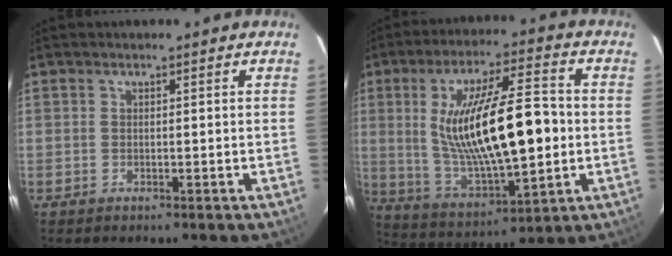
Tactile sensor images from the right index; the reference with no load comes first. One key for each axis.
{"total": 20.9, "fx": 0.4, "fy": 6.2, "fz": 19.9, "tx": -0.362, "ty": -0.001, "tz": 0.030}